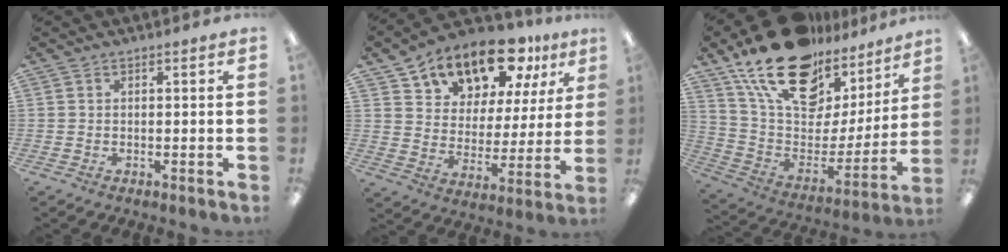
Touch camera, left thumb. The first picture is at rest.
{"total": 16.3, "force": [13.0, 7.7, 6.3], "torque": [-0.108, -0.092, 0.229]}
{"total": 23.3, "force": [16.7, 11.6, 11.4], "torque": [-0.197, -0.103, 0.300]}